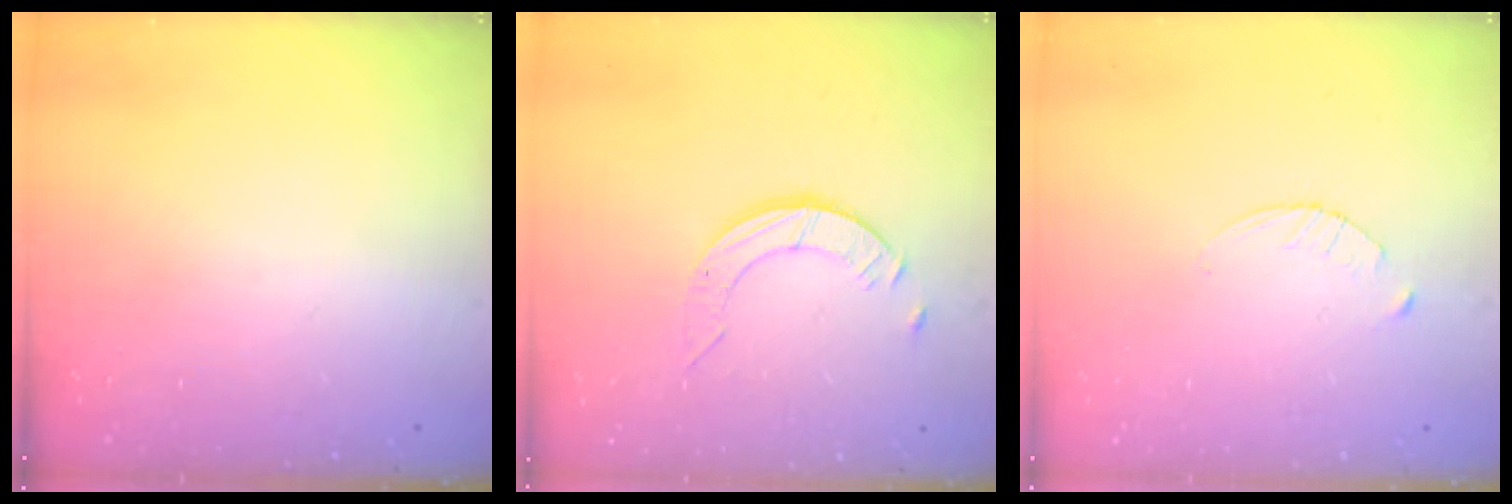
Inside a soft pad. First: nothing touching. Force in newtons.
{"total": 3.7, "press": 3.6, "slide": 0.4}
{"total": 2.9, "press": 2.9, "slide": 0.4}